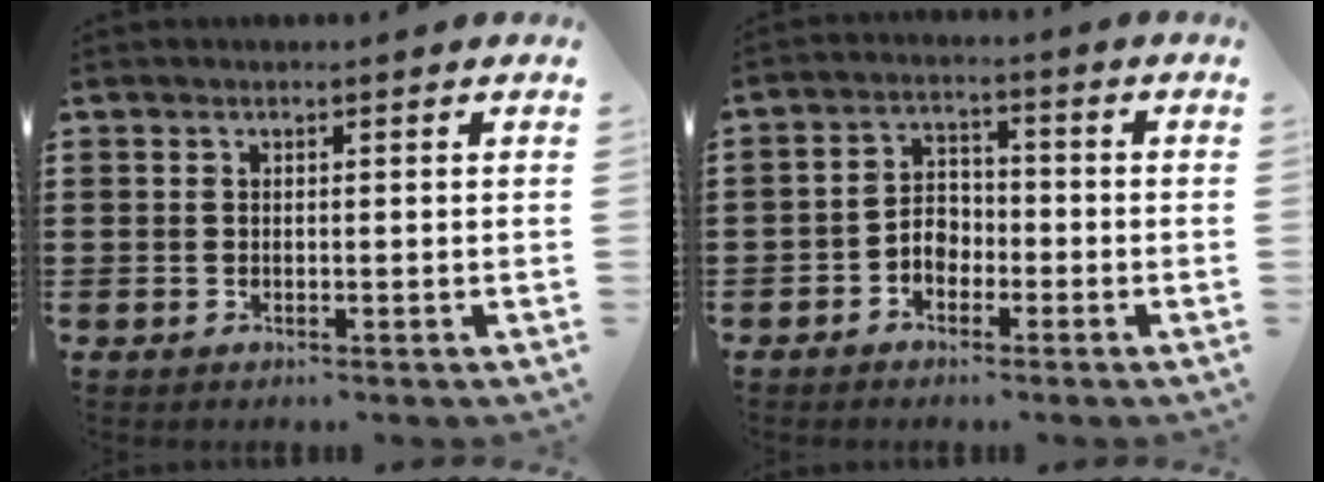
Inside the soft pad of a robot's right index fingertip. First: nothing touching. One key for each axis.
{"total": 3.6, "fx": -1.9, "fy": 2.5, "fz": 1.7, "tx": -0.038, "ty": 0.009, "tz": -0.039}